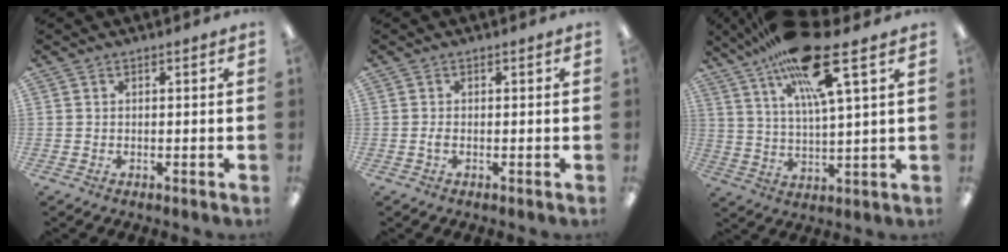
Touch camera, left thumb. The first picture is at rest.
{"total": 1.1, "force": [-0.2, 0.4, 1.0], "torque": [-0.027, -0.003, -0.006]}
{"total": 19.5, "force": [12.1, 4.2, 14.7], "torque": [-0.260, -0.046, 0.194]}